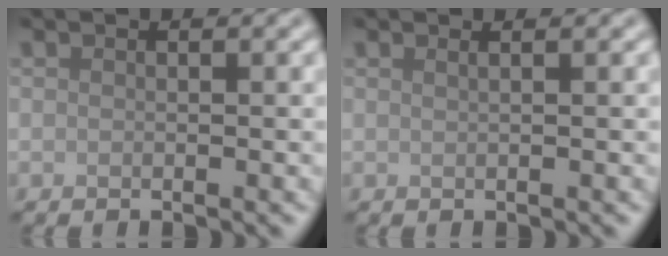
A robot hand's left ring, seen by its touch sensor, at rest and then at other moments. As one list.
[{"total": 1.6, "force": [0.9, 0.8, 1.0], "torque": [0.003, -0.003, -0.007]}]